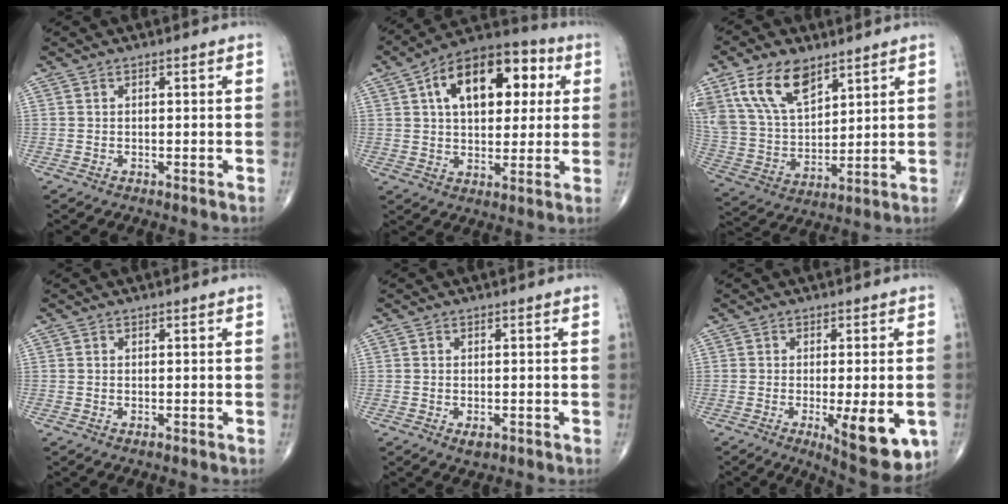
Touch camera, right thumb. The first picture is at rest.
{"total": 19.0, "force": [5.4, 10.9, 14.6], "torque": [-0.186, 0.018, 0.075]}
{"total": 15.4, "force": [8.9, 8.3, 9.4], "torque": [-0.160, -0.029, 0.181]}
{"total": 0.6, "force": [-0.2, 0.2, 0.4], "torque": [-0.007, -0.002, -0.004]}
{"total": 2.0, "force": [-0.8, 1.1, 1.5], "torque": [-0.019, -0.001, -0.010]}
{"total": 11.8, "force": [-3.4, 3.5, 10.8], "torque": [-0.136, -0.019, -0.039]}